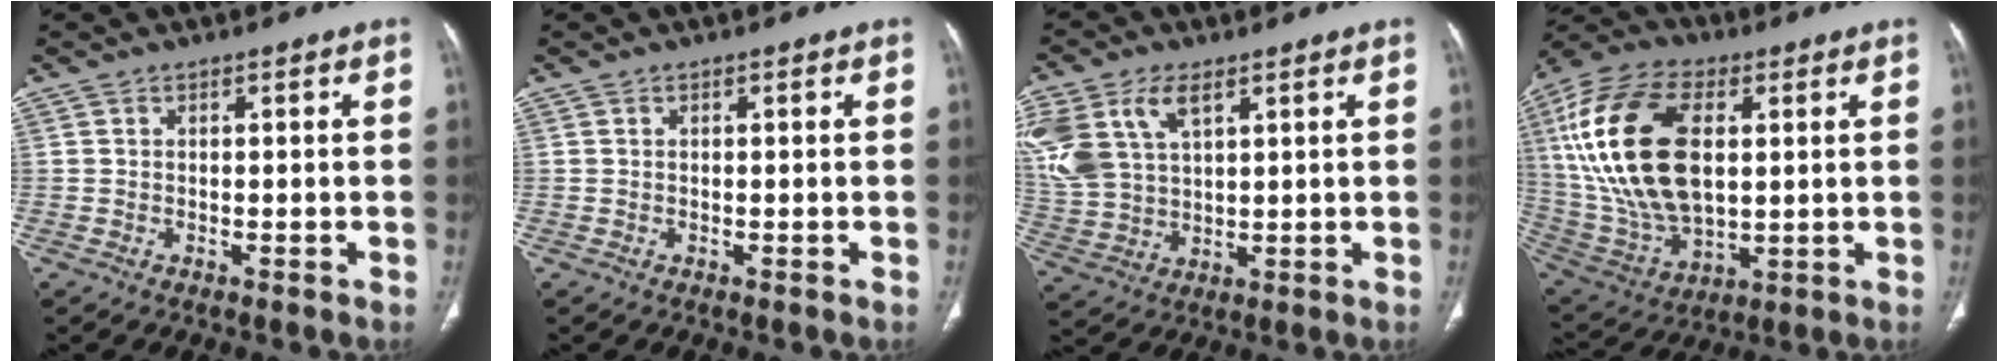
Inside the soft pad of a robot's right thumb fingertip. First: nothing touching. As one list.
[{"total": 0.0}, {"total": 15.1, "force": [6.5, 8.9, 10.3], "torque": [-0.237, -0.007, 0.134]}, {"total": 25.0, "force": [4.4, 14.1, 20.1], "torque": [-0.404, -0.009, 0.086]}]